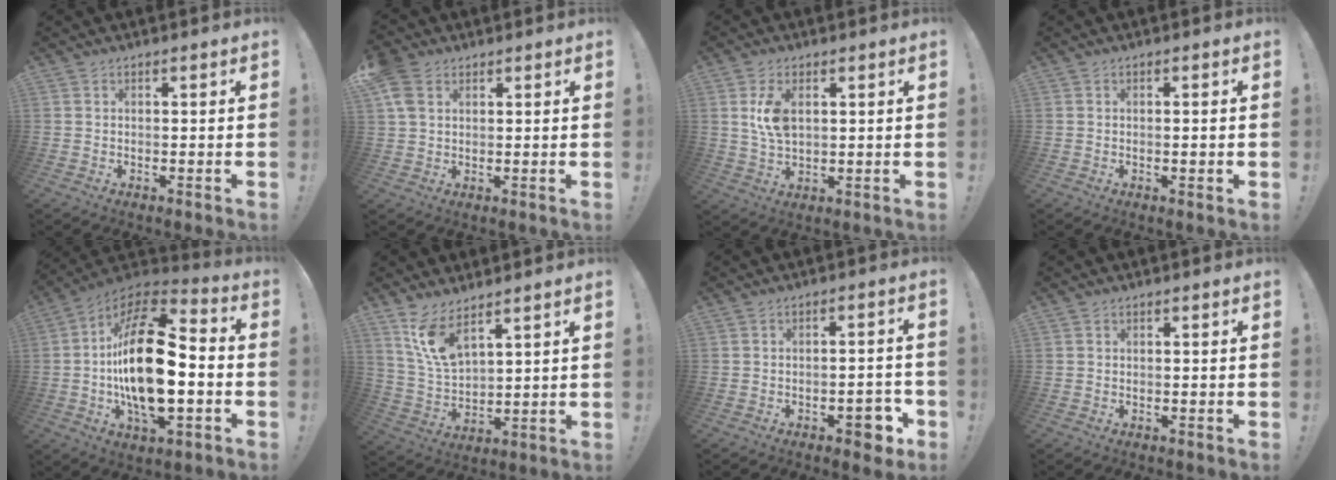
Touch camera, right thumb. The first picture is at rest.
{"total": 6.6, "force": [3.0, 4.3, 4.0], "torque": [-0.086, -0.006, 0.059]}
{"total": 7.6, "force": [2.1, 4.3, 5.8], "torque": [-0.103, -0.007, 0.035]}
{"total": 1.7, "force": [-0.2, 0.1, 1.7], "torque": [-0.024, -0.002, -0.005]}
{"total": 25.5, "force": [-1.8, 12.5, 22.1], "torque": [-0.408, 0.010, -0.033]}
{"total": 10.4, "force": [7.5, 3.8, 6.1], "torque": [-0.124, -0.036, 0.144]}
{"total": 6.7, "force": [-3.3, 3.2, 4.8], "torque": [-0.048, 0.016, -0.052]}
{"total": 0.0}